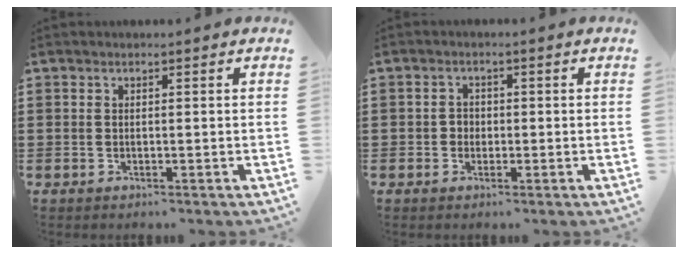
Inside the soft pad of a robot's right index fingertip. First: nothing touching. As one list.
[{"total": 1.7, "force": [-0.3, 1.5, 0.5], "torque": [-0.015, 0.004, -0.009]}]